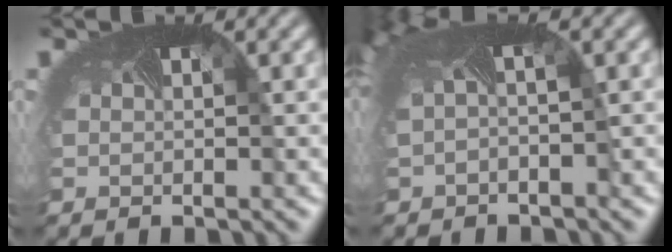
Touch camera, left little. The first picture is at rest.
{"total": 6.7, "force": [1.4, 3.0, 5.8], "torque": [-0.142, 0.014, 0.032]}